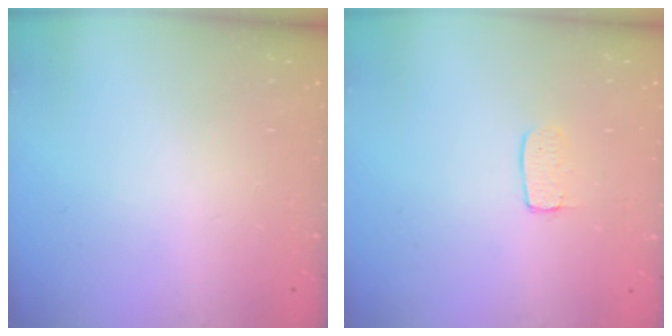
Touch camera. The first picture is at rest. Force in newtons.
{"total": 5.0, "press": 5.0, "slide": 0.3}